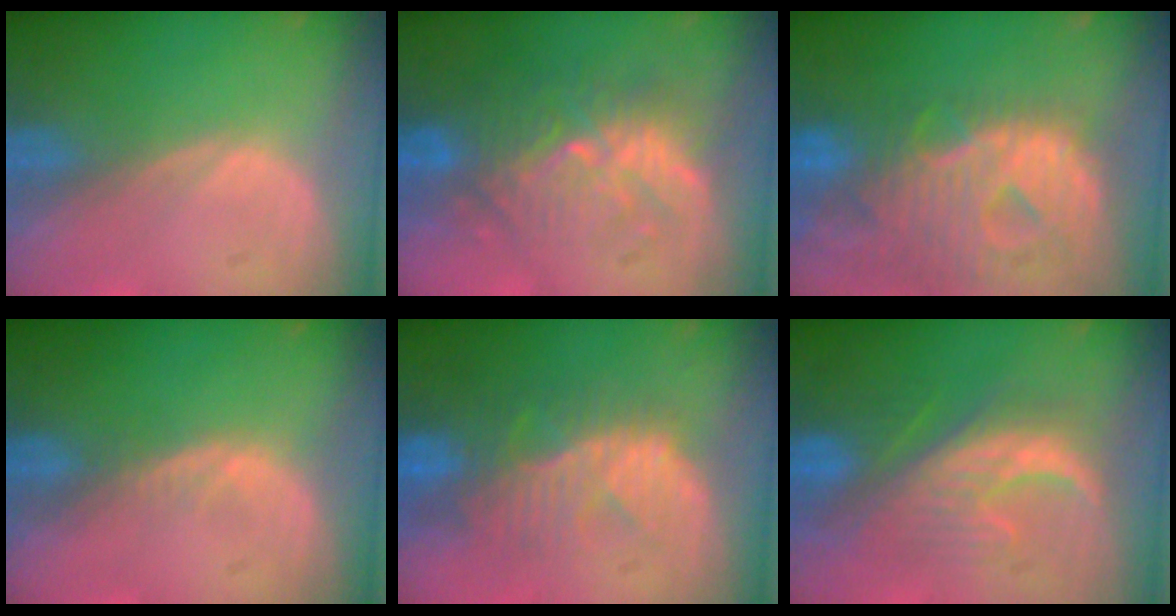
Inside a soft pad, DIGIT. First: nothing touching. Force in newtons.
{"total": 9.4, "press": 9.0, "slide": 2.7}
{"total": 12.9, "press": 11.0, "slide": 6.8}
{"total": 1.1, "press": 1.1, "slide": 0.3}
{"total": 10.1, "press": 8.9, "slide": 4.7}
{"total": 8.6, "press": 8.5, "slide": 1.0}